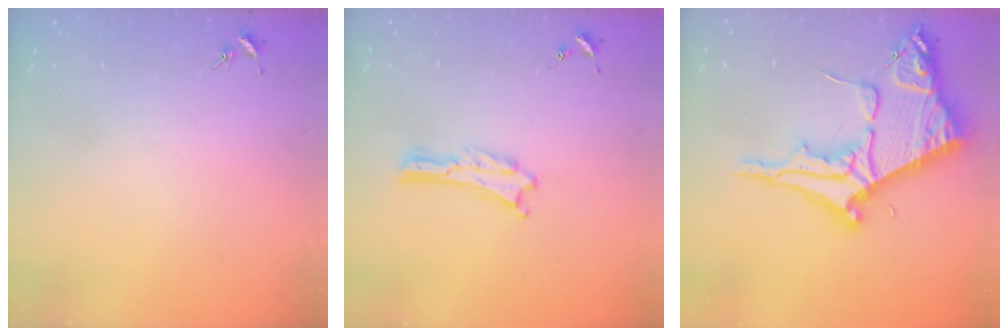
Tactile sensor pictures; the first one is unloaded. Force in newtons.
{"total": 0.0}
{"total": 10.4, "press": 10.4, "slide": 1.1}